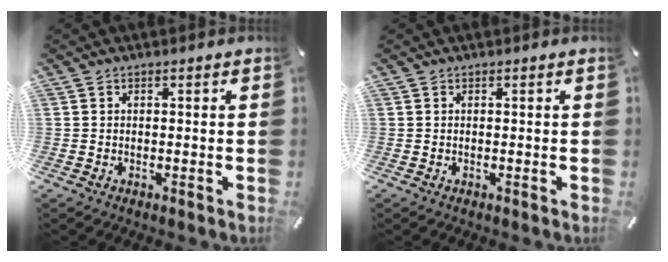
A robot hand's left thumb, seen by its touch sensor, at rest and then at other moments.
{"total": 0.0}